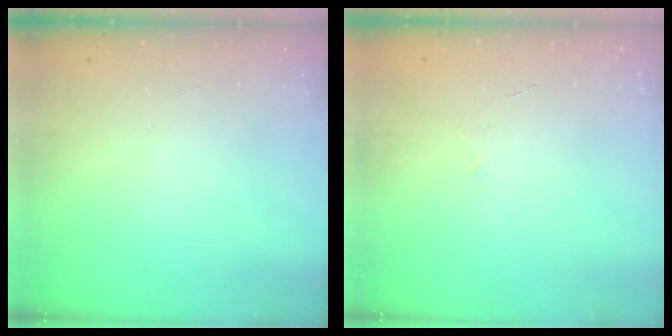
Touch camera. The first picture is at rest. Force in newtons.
{"total": 3.6, "press": 3.5, "slide": 0.9}